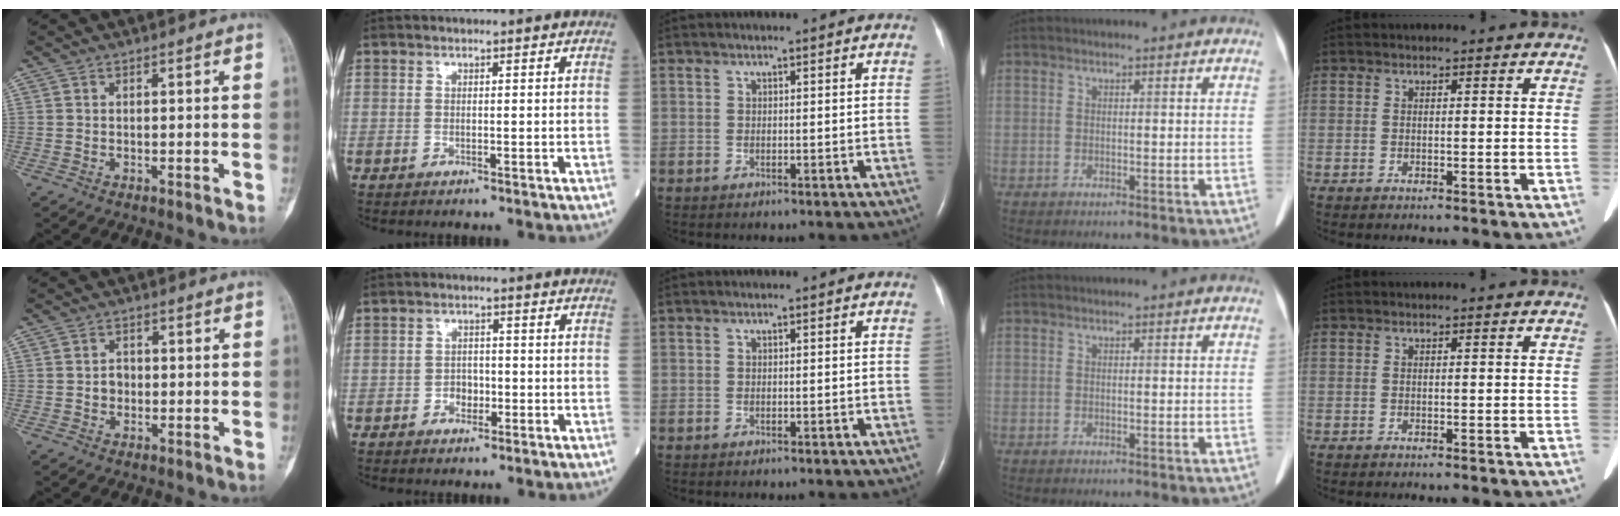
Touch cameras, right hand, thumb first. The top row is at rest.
{"thumb": {"total": 2.3, "force": [-0.2, 2.1, 1.1], "torque": [-0.001, 0.011, -0.005]}, "index": {"total": 2.4, "force": [-0.9, 1.8, 1.3], "torque": [-0.009, 0.007, -0.014]}}